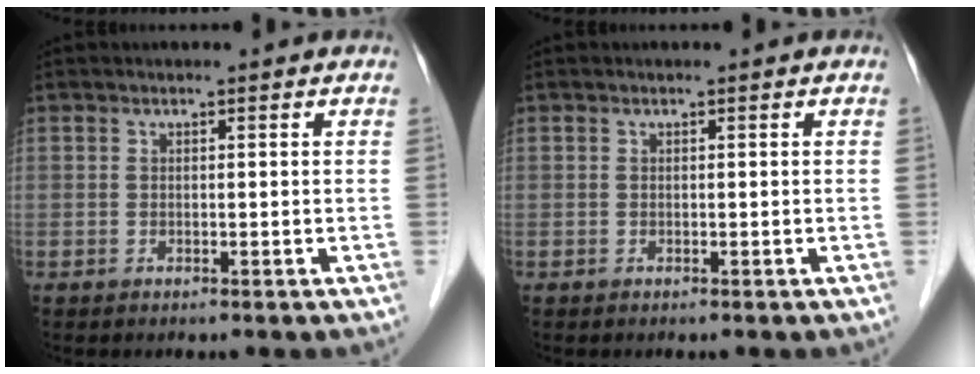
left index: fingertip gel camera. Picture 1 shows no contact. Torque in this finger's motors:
{"motor_torque": [-0.01, -0.01, 0.00, 0.00]}